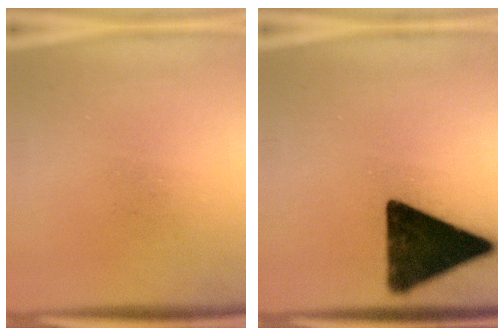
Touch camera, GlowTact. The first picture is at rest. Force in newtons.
{"total": 16.1}